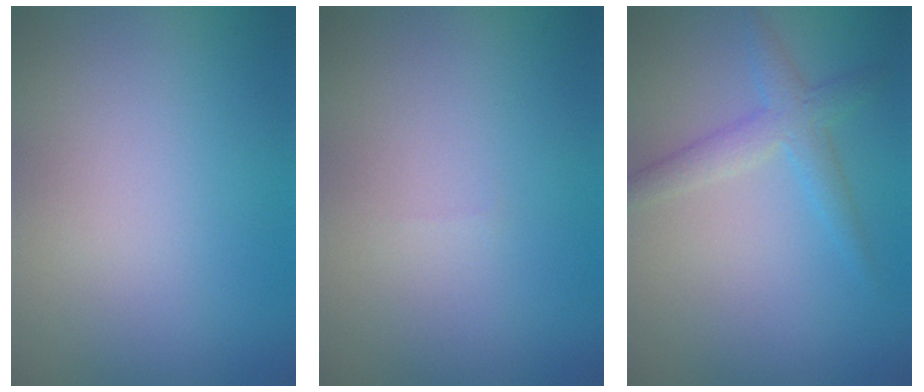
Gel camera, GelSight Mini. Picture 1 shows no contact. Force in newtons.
{"total": 0.0}
{"total": 2.7, "press": 2.7, "slide": 0.1}